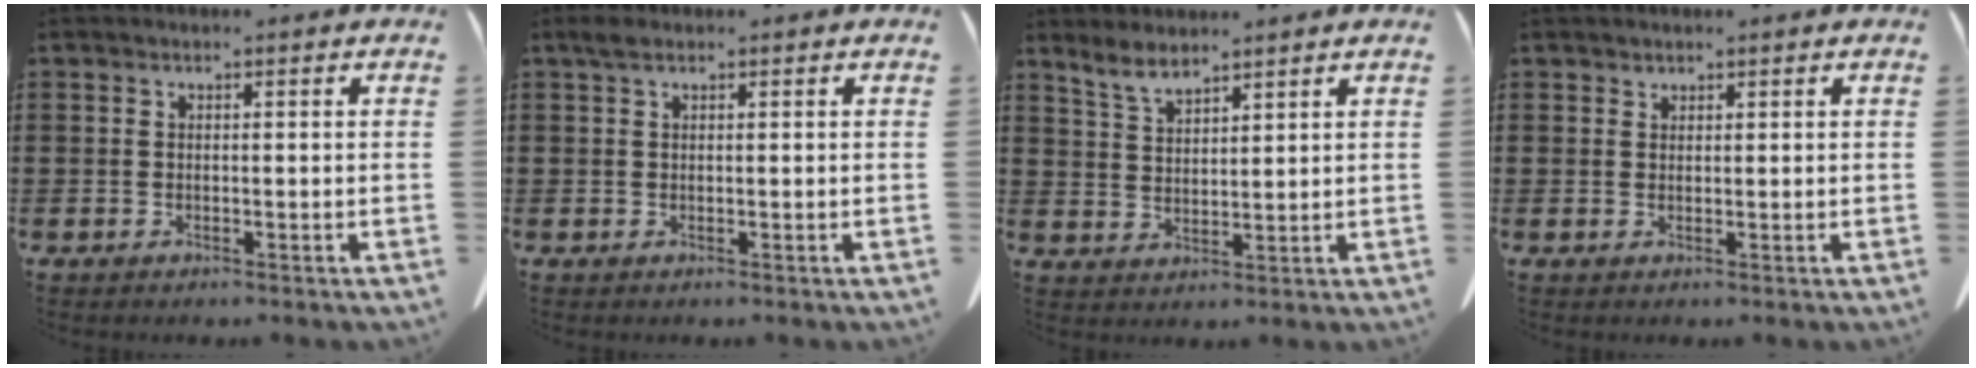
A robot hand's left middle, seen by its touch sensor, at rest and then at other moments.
{"total": 1.1, "force": [0.6, 0.6, 0.8], "torque": [-0.020, 0.003, 0.011]}
{"total": 3.8, "force": [3.4, 1.0, 1.6], "torque": [-0.040, -0.006, 0.063]}
{"total": 0.9, "force": [0.9, 0.2, -0.1], "torque": [-0.002, -0.003, 0.020]}